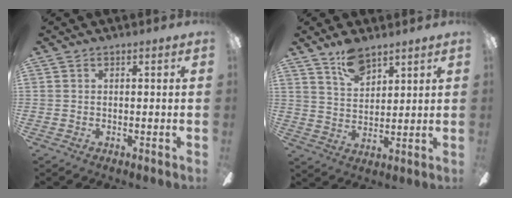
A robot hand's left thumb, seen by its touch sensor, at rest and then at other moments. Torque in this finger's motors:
{"motor_torque": [0.35, 0.29, -0.36, 0.16, 0.02]}